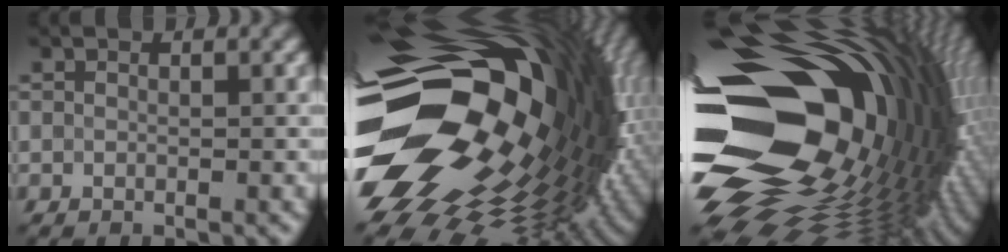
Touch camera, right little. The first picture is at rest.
{"total": 21.3, "force": [-0.2, 13.0, 16.8], "torque": [-0.315, -0.046, -0.009]}
{"total": 21.5, "force": [-0.7, 13.3, 16.9], "torque": [-0.314, -0.042, -0.015]}